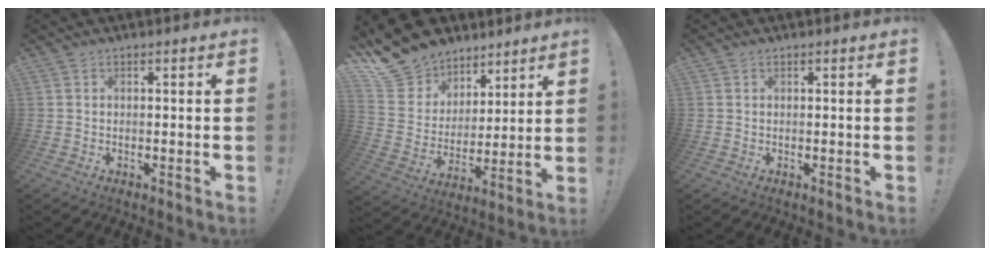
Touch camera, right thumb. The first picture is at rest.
{"total": 15.0, "force": [11.1, 9.7, 2.6], "torque": [-0.058, -0.086, 0.226]}
{"total": 0.0}